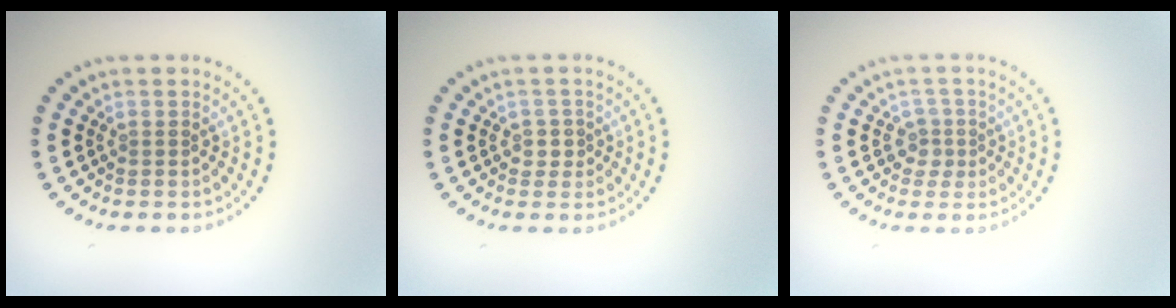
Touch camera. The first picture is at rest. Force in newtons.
{"total": 1.2, "press": 1.0, "slide": 0.7}
{"total": 1.8, "press": 1.4, "slide": 1.2}